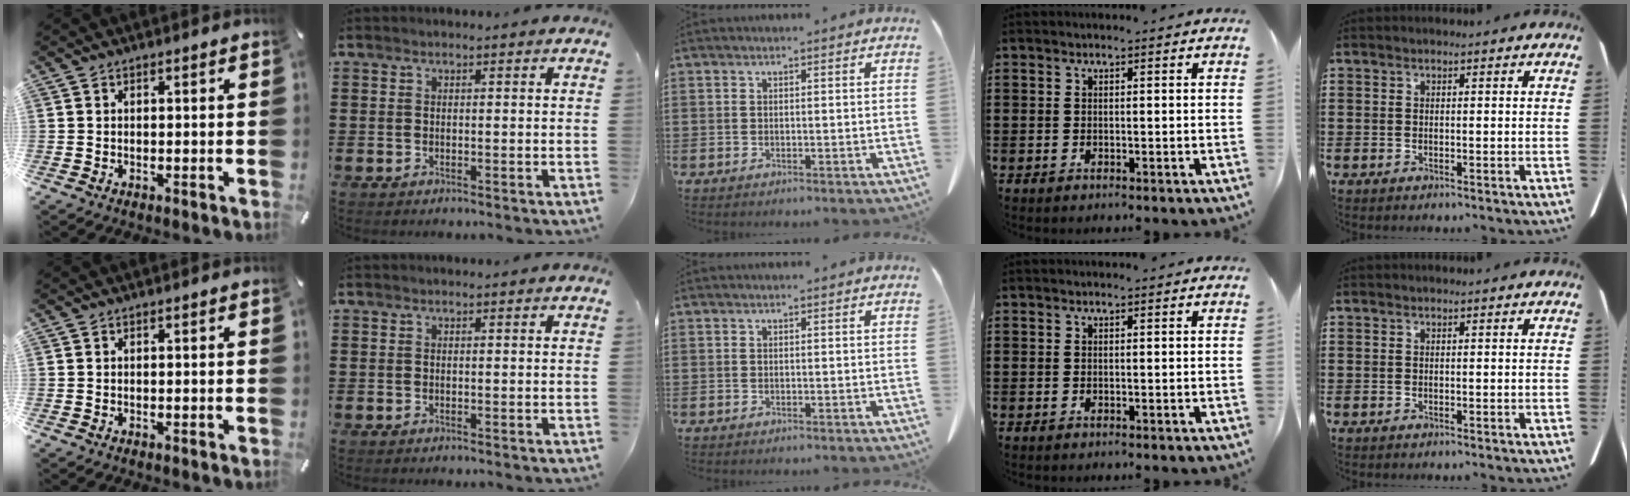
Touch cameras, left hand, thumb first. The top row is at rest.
{}